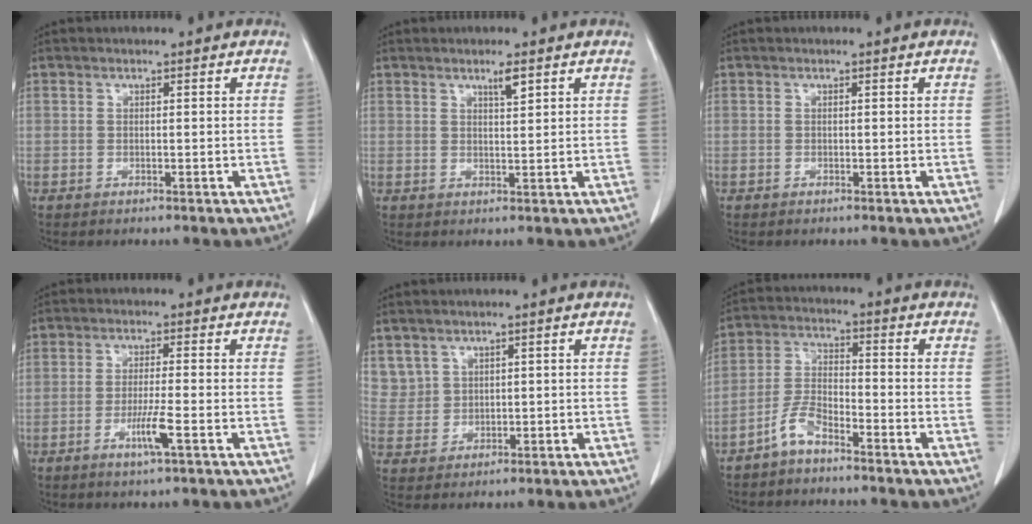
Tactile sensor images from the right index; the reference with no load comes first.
{"total": 2.2, "force": [1.4, 0.1, 1.7], "torque": [-0.033, -0.002, 0.026]}
{"total": 0.0}
{"total": 4.2, "force": [-1.7, -0.4, 3.8], "torque": [-0.073, -0.008, -0.032]}
{"total": 4.5, "force": [2.6, 3.7, 0.0], "torque": [0.004, 0.008, 0.058]}
{"total": 5.1, "force": [-4.0, 1.3, 2.9], "torque": [-0.068, 0.002, -0.083]}